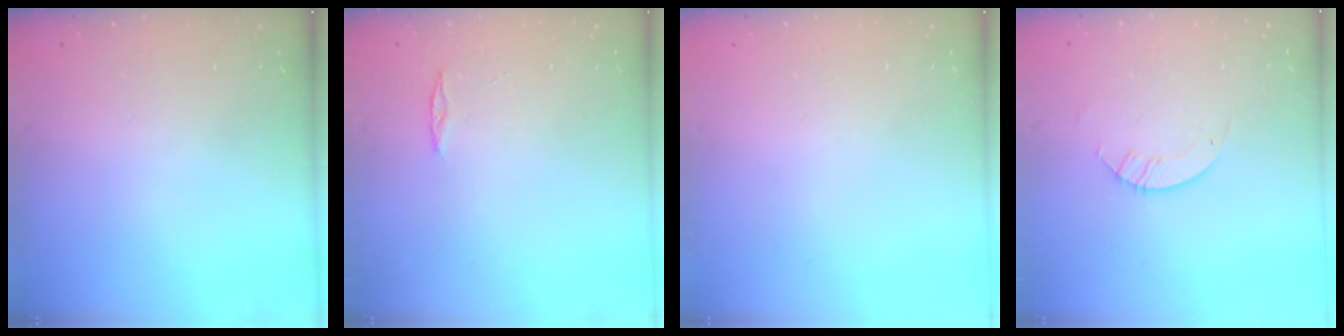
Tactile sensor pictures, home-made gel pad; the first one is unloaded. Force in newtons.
{"total": 3.0, "press": 2.9, "slide": 0.3}
{"total": 0.0}
{"total": 2.8, "press": 2.8, "slide": 0.2}